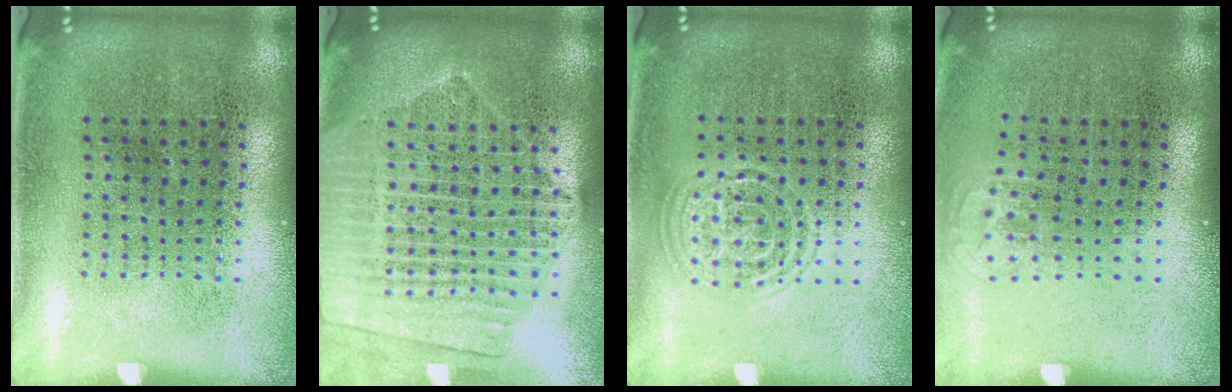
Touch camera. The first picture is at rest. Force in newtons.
{"total": 2.1, "press": 1.9, "slide": 0.9}
{"total": 1.3, "press": 1.3, "slide": 0.2}
{"total": 0.6, "press": 0.4, "slide": 0.4}